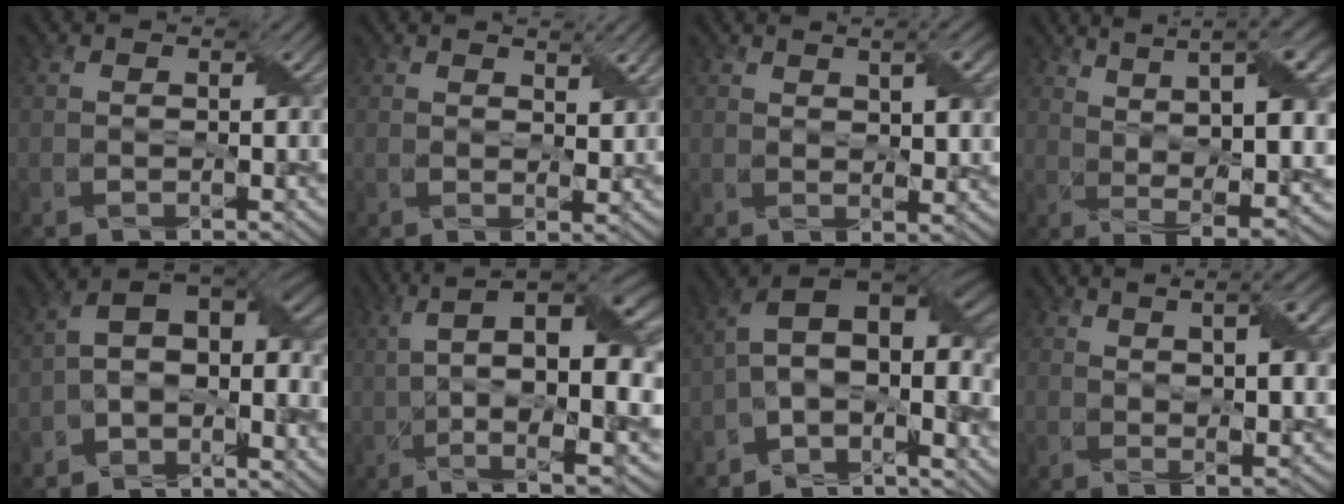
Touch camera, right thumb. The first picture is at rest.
{"total": 2.5, "force": [1.8, 0.6, 1.7], "torque": [-0.036, -0.004, 0.034]}
{"total": 5.6, "force": [2.6, 1.7, 4.7], "torque": [-0.076, 0.004, 0.046]}
{"total": 15.4, "force": [5.5, 5.2, 13.4], "torque": [-0.205, 0.022, 0.087]}
{"total": 8.9, "force": [-3.6, 5.1, 6.4], "torque": [-0.104, -0.004, -0.072]}
{"total": 14.5, "force": [2.1, 3.9, 13.7], "torque": [-0.235, 0.001, 0.048]}
{"total": 14.4, "force": [-3.4, 7.6, 11.8], "torque": [-0.200, -0.003, -0.049]}
{"total": 9.1, "force": [3.7, 2.5, 8.0], "torque": [-0.124, 0.005, 0.060]}